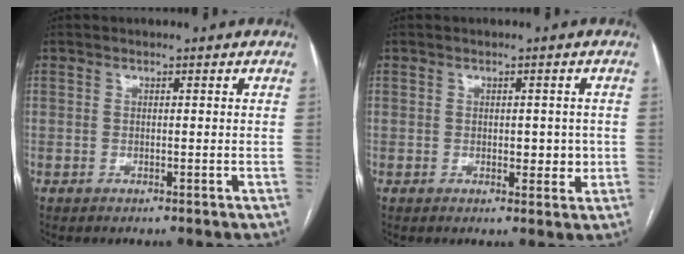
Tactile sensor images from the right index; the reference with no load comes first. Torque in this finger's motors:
{"motor_torque": [0.29, -0.01, 0.07, 0.03]}